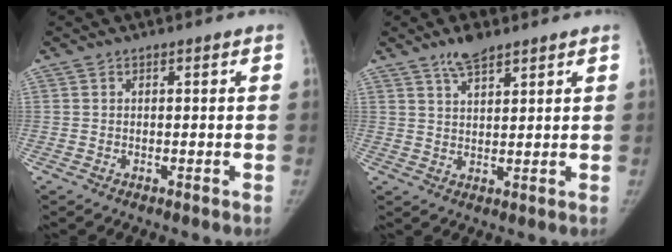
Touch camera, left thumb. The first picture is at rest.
{"total": 5.0, "force": [3.8, 1.7, 2.8], "torque": [-0.044, -0.017, 0.071]}